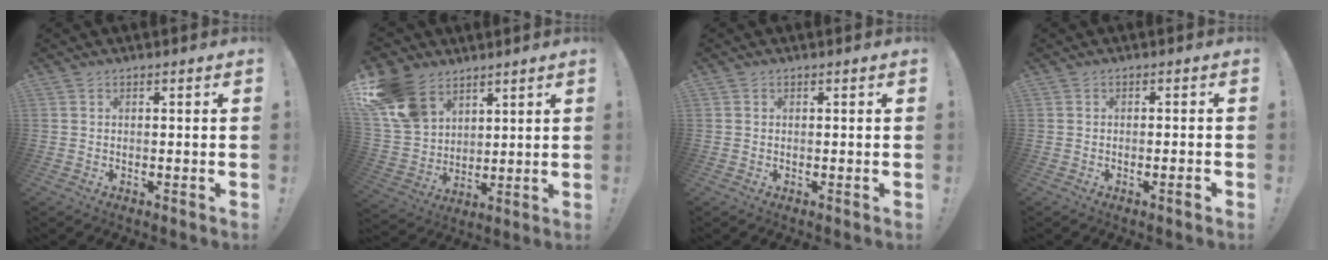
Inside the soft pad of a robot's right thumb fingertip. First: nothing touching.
{"total": 15.7, "force": [9.4, 10.7, 6.6], "torque": [-0.124, -0.047, 0.190]}
{"total": 0.0}
{"total": 2.3, "force": [-1.1, 0.0, 2.1], "torque": [-0.037, 0.001, -0.018]}